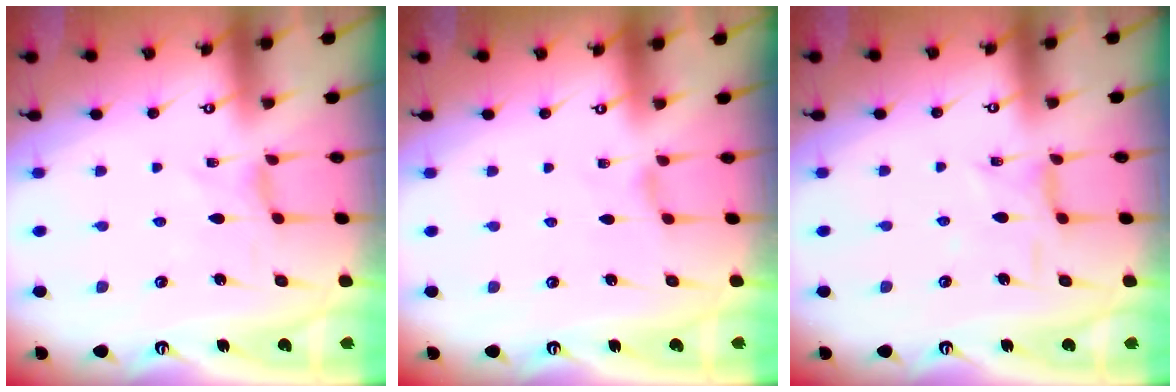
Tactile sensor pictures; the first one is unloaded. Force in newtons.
{"total": 1.5, "press": 1.4, "slide": 0.3}
{"total": 3.9, "press": 3.9, "slide": 0.5}